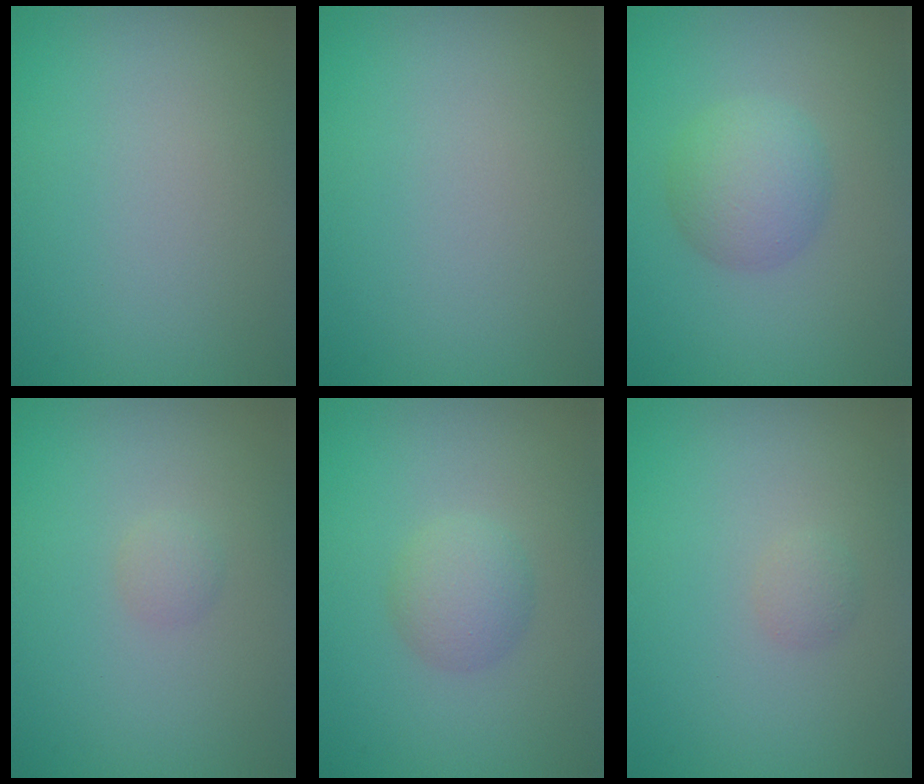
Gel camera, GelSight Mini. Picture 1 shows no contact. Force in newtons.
{"total": 0.0}
{"total": 3.7, "press": 3.7, "slide": 0.0}
{"total": 0.9, "press": 0.8, "slide": 0.1}
{"total": 2.4, "press": 2.4, "slide": 0.1}
{"total": 0.9, "press": 0.9, "slide": 0.0}